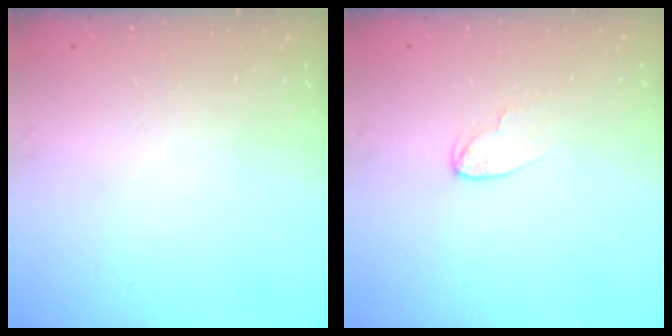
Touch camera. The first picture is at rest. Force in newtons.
{"total": 3.7, "press": 3.7, "slide": 0.2}